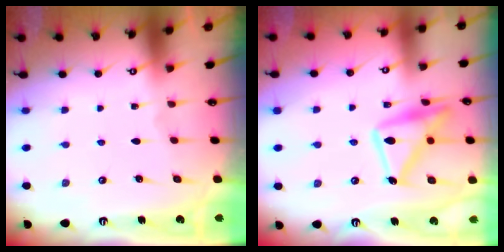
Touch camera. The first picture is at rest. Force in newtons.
{"total": 16.3, "press": 16.2, "slide": 1.1}